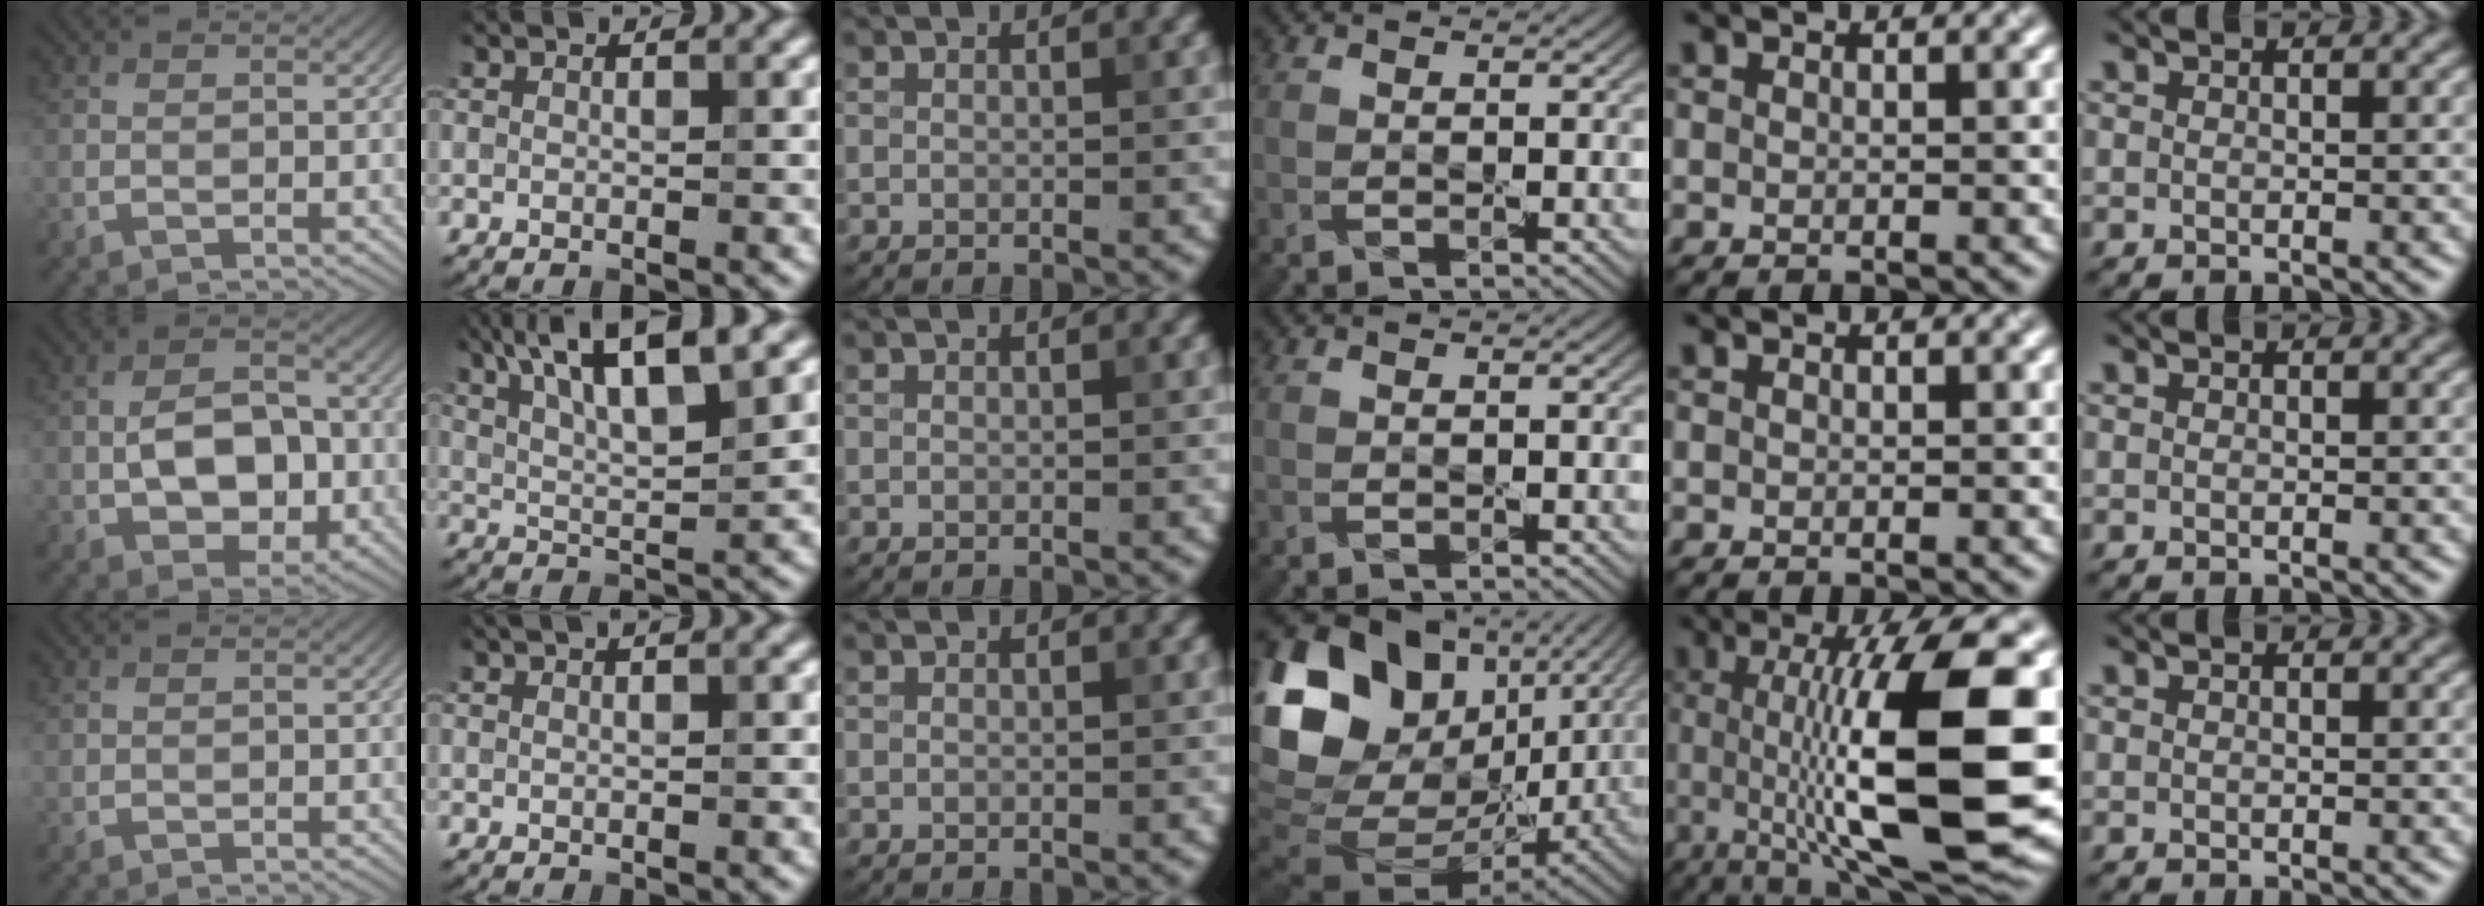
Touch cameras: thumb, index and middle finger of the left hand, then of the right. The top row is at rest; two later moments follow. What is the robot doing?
{"motion": "peel", "object": "postage stamp"}